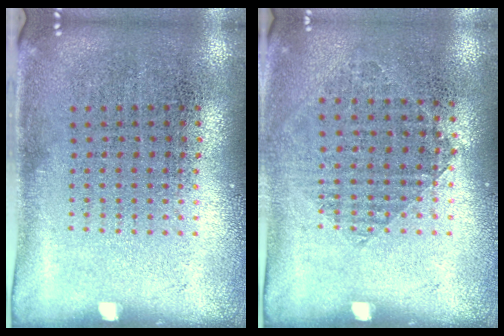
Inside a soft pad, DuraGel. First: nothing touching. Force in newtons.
{"total": 0.9, "press": 0.8, "slide": 0.4}